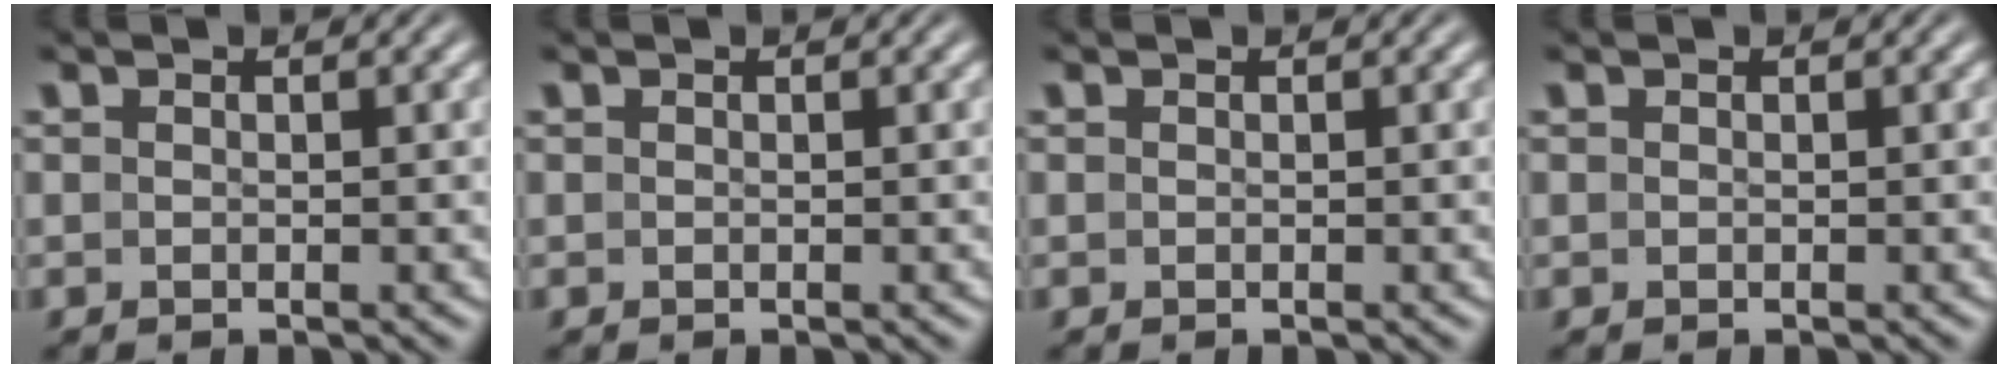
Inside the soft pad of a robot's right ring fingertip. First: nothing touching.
{"total": 0.0}
{"total": 0.0}
{"total": 0.0}